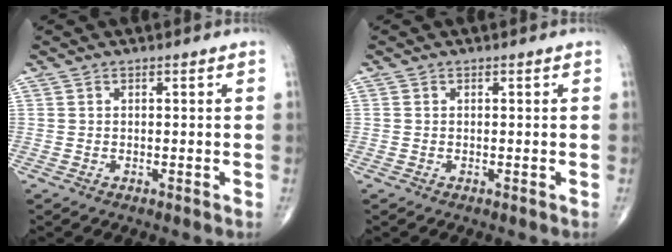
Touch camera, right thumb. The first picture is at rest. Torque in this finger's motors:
{"motor_torque": [-0.16, -0.04, -0.32, 0.02, -0.01]}